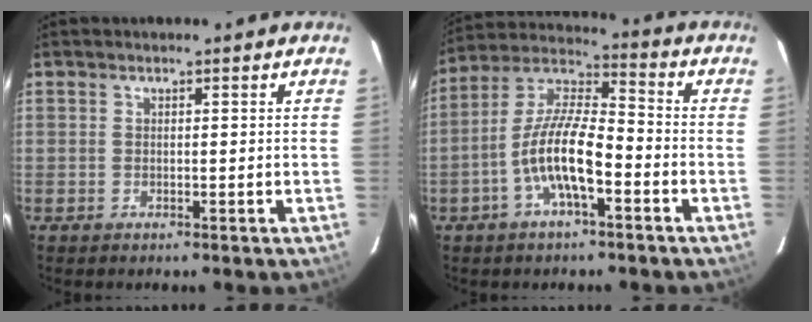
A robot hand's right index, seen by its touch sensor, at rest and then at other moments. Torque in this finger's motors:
{"motor_torque": [1.42, -0.71, 1.05, 0.21]}